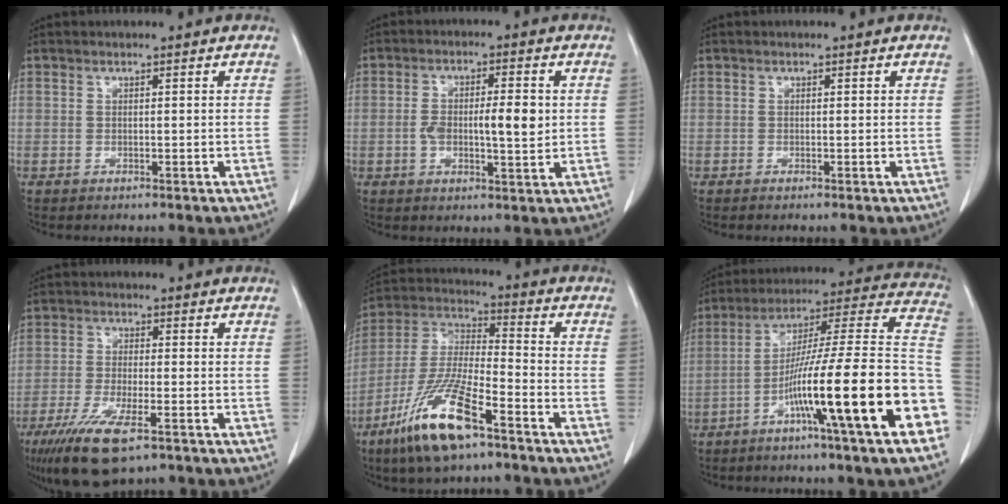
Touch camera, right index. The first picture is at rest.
{"total": 7.6, "force": [0.0, 2.2, 7.2], "torque": [-0.130, 0.005, 0.002]}
{"total": 0.0}
{"total": 10.3, "force": [-6.4, 2.2, 7.8], "torque": [-0.147, -0.025, -0.108]}
{"total": 15.4, "force": [-9.3, 2.9, 12.0], "torque": [-0.253, -0.028, -0.174]}
{"total": 24.6, "force": [-9.2, -0.2, 22.8], "torque": [-0.270, -0.004, -0.157]}